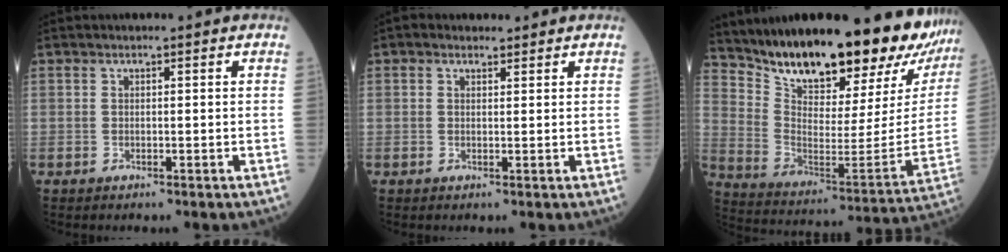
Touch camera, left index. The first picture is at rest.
{"total": 1.2, "force": [0.8, 0.9, 0.3], "torque": [-0.009, 0.007, 0.009]}
{"total": 29.7, "force": [24.8, 5.7, 15.4], "torque": [-0.259, -0.086, 0.344]}